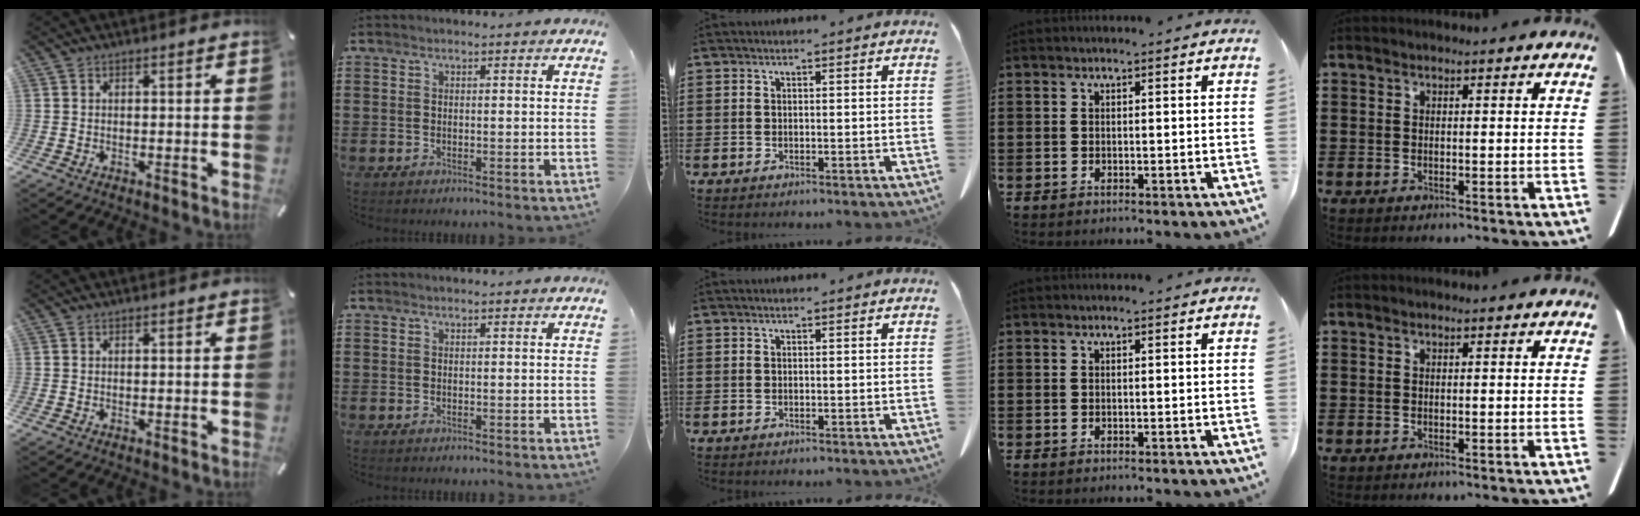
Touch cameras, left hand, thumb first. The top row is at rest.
{}